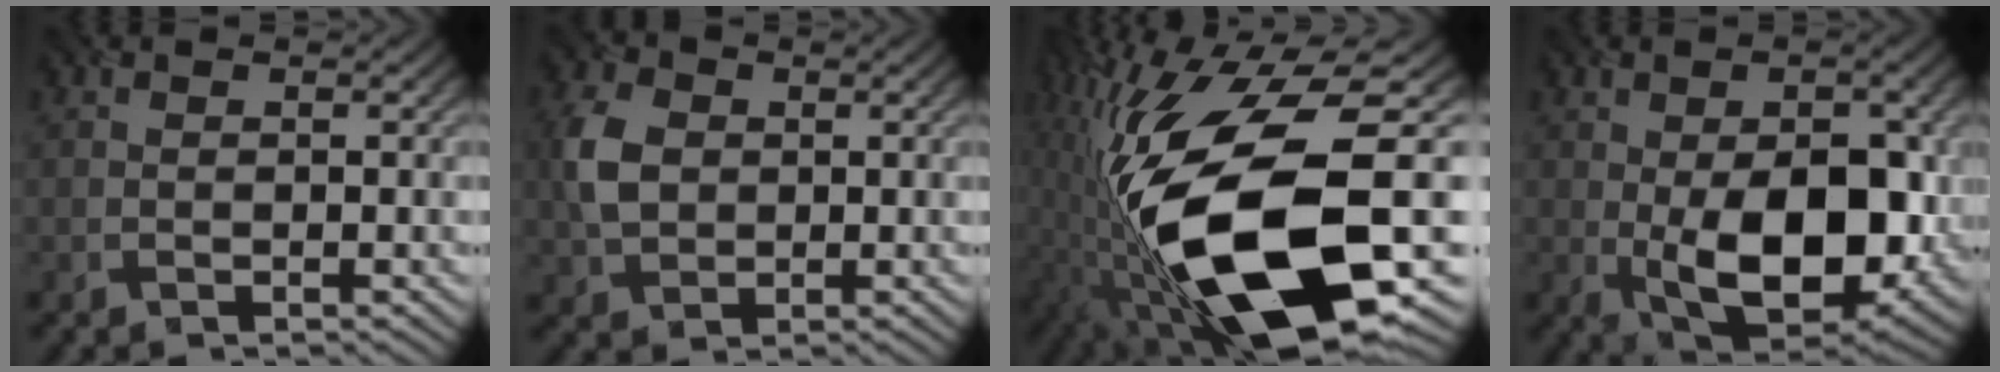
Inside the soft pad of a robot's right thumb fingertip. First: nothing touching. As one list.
[{"total": 4.9, "force": [0.4, 3.9, 2.9], "torque": [-0.080, 0.006, 0.005]}, {"total": 19.6, "force": [-5.8, 7.8, 17.1], "torque": [-0.341, -0.031, -0.092]}, {"total": 13.6, "force": [-2.2, 7.4, 11.1], "torque": [-0.171, -0.021, -0.027]}]